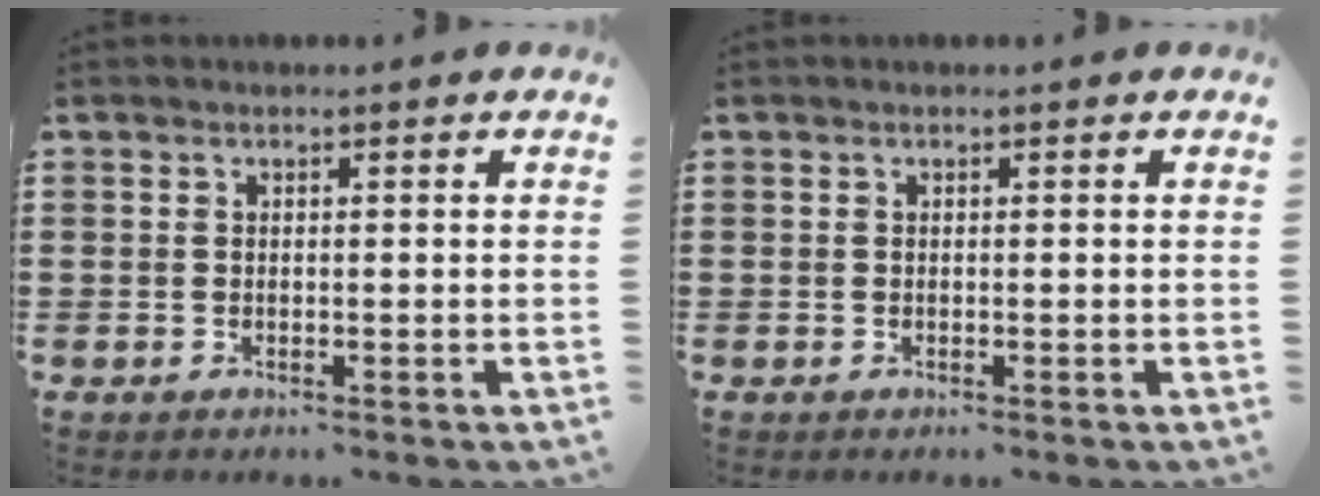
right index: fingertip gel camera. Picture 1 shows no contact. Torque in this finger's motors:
{"motor_torque": [0.00, 0.00, 0.00, 0.00]}